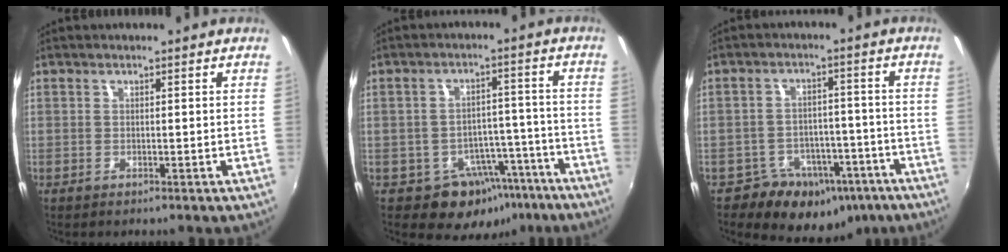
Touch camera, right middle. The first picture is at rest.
{"total": 10.1, "force": [-6.2, 7.2, 3.1], "torque": [-0.046, 0.035, -0.060]}
{"total": 12.3, "force": [-7.7, 8.9, 3.7], "torque": [-0.074, 0.025, -0.087]}